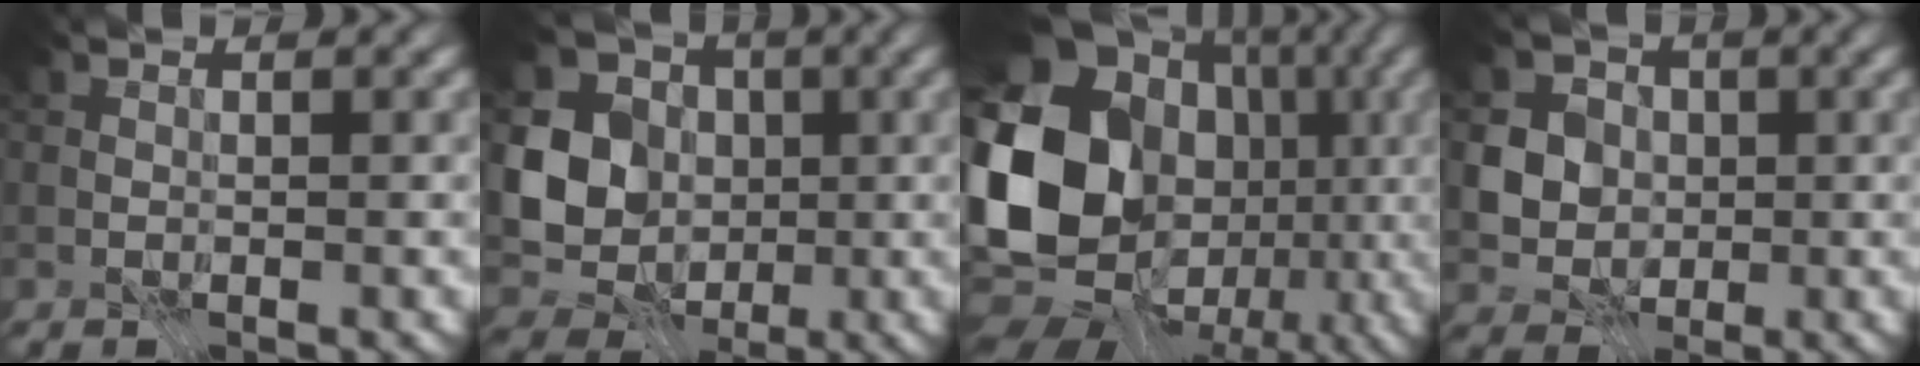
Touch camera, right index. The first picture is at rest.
{"total": 7.9, "force": [-0.7, 6.9, 3.8], "torque": [-0.083, -0.020, -0.022]}
{"total": 20.0, "force": [-0.9, 16.0, 11.9], "torque": [-0.244, -0.004, -0.018]}
{"total": 5.5, "force": [0.3, 4.9, 2.3], "torque": [-0.038, 0.012, -0.008]}